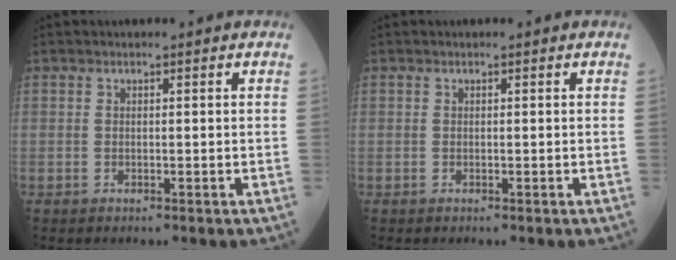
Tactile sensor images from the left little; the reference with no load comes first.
{"total": 0.0}